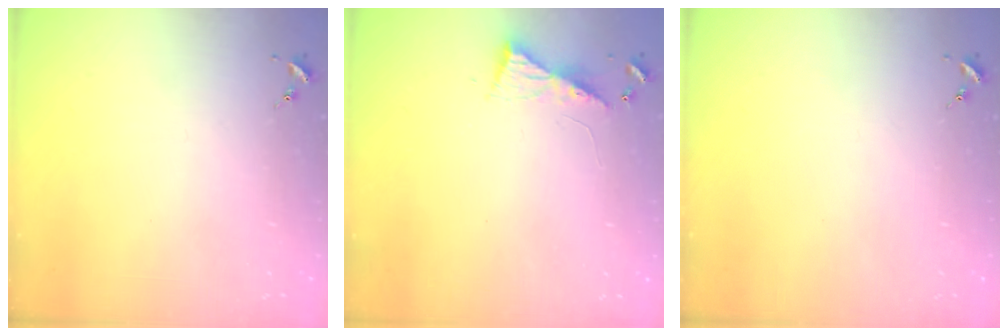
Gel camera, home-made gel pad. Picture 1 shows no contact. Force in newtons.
{"total": 5.8, "press": 5.8, "slide": 0.5}
{"total": 0.0}